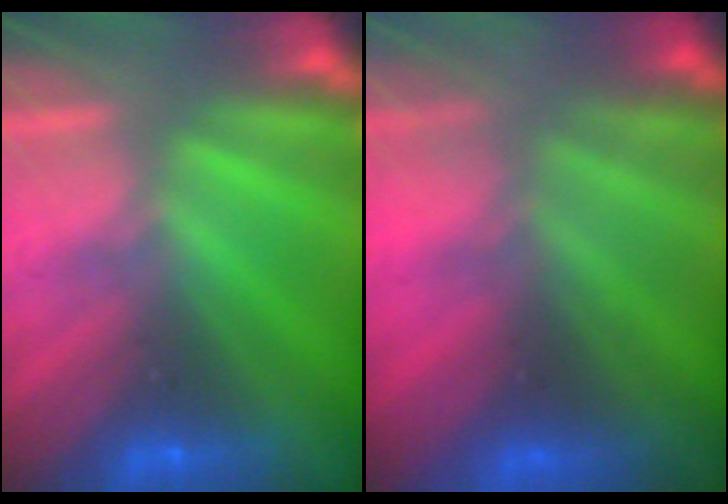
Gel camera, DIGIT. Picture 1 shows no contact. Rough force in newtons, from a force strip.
{"total": 8.3}